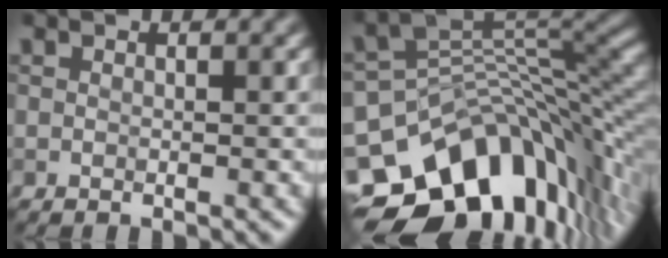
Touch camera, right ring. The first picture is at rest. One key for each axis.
{"total": 13.5, "fx": -7.2, "fy": 7.8, "fz": 8.3, "tx": -0.147, "ty": 0.001, "tz": -0.116}